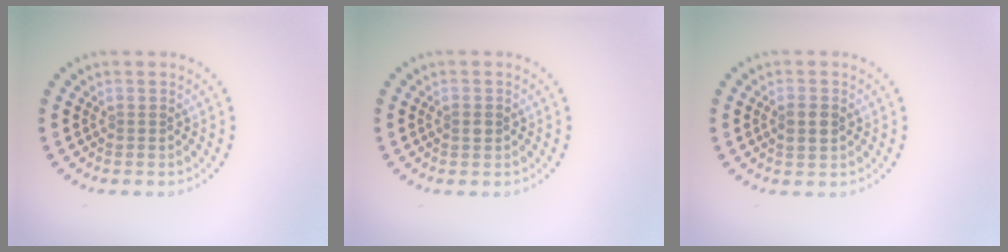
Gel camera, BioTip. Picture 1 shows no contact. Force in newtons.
{"total": 1.2, "press": 1.2, "slide": 0.0}
{"total": 1.8, "press": 1.8, "slide": 0.1}